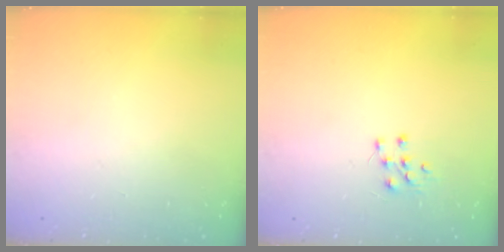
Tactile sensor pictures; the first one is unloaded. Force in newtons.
{"total": 6.3, "press": 6.3, "slide": 0.5}